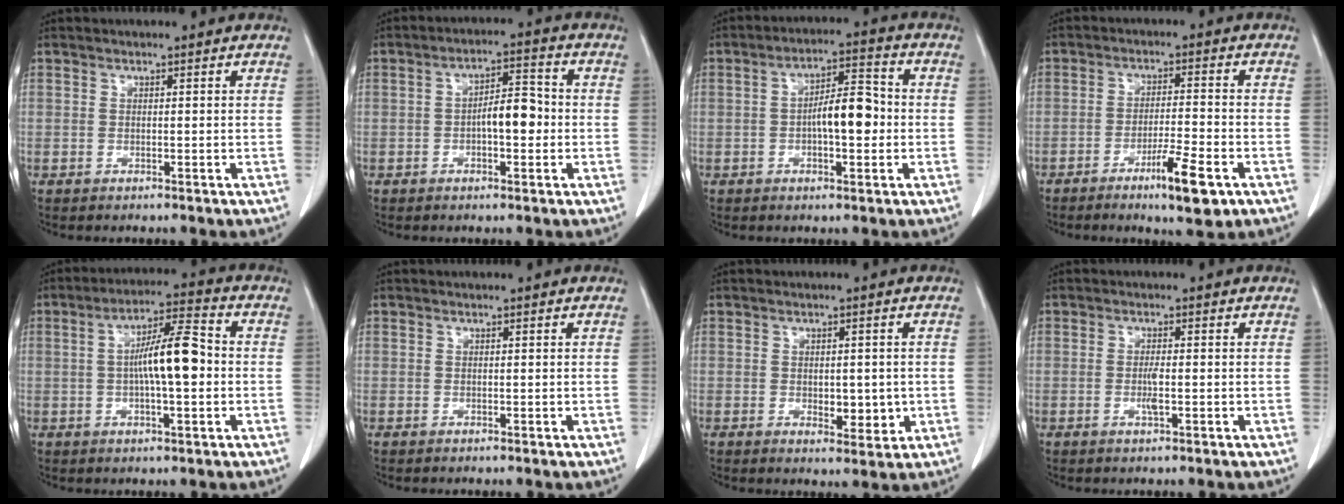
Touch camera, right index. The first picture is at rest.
{"total": 6.0, "force": [-1.0, 2.1, 5.5], "torque": [-0.091, 0.018, -0.017]}
{"total": 7.7, "force": [-0.9, 2.5, 7.2], "torque": [-0.125, 0.019, -0.016]}
{"total": 7.9, "force": [-4.3, 0.7, 6.5], "torque": [-0.108, -0.010, -0.065]}
{"total": 9.6, "force": [-0.2, 1.7, 9.4], "torque": [-0.168, 0.017, -0.010]}
{"total": 0.0}
{"total": 4.1, "force": [-0.6, 2.1, 3.5], "torque": [-0.043, -0.004, -0.001]}
{"total": 2.0, "force": [-0.6, 0.2, 1.9], "torque": [-0.039, -0.002, -0.011]}